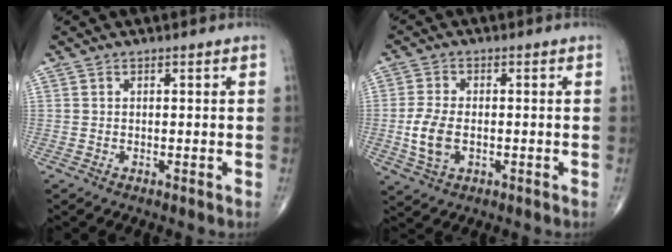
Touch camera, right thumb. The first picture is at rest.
{"total": 6.6, "force": [-1.0, 3.9, 5.2], "torque": [-0.113, 0.000, -0.017]}